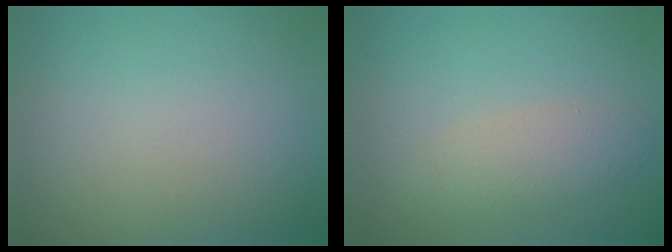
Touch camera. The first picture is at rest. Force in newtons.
{"total": 2.4, "press": 2.4, "slide": 0.1}